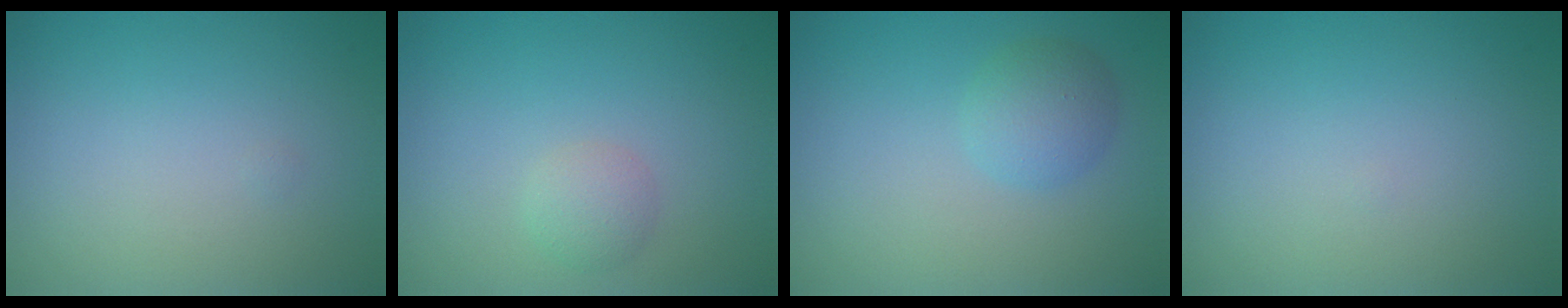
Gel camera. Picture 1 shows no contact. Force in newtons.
{"total": 1.7, "press": 1.7, "slide": 0.2}
{"total": 2.6, "press": 2.6, "slide": 0.1}
{"total": 0.0}